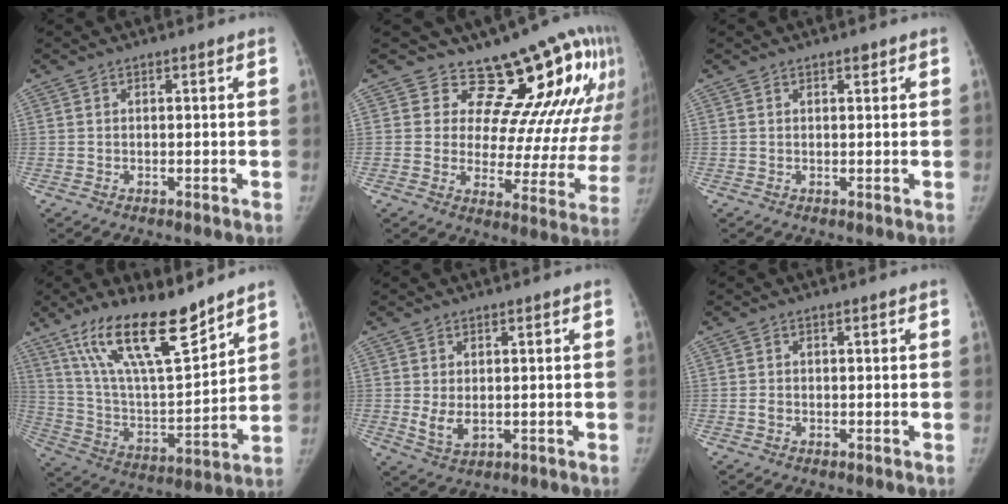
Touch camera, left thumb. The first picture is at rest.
{"total": 19.0, "force": [14.7, 7.9, 9.1], "torque": [-0.064, -0.090, 0.173]}
{"total": 1.0, "force": [0.7, 0.4, 0.6], "torque": [-0.004, -0.003, 0.009]}
{"total": 20.5, "force": [14.4, 5.5, 13.6], "torque": [-0.212, -0.070, 0.265]}
{"total": 4.0, "force": [0.2, 2.4, 3.3], "torque": [-0.056, -0.012, 0.012]}
{"total": 0.7, "force": [-0.1, 0.5, 0.4], "torque": [-0.005, 0.001, -0.003]}